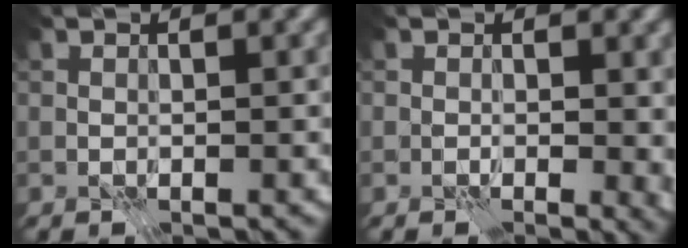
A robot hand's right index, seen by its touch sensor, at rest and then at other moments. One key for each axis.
{"total": 2.0, "fx": 0.3, "fy": 1.2, "fz": 1.5, "tx": -0.011, "ty": -0.006, "tz": 0.005}